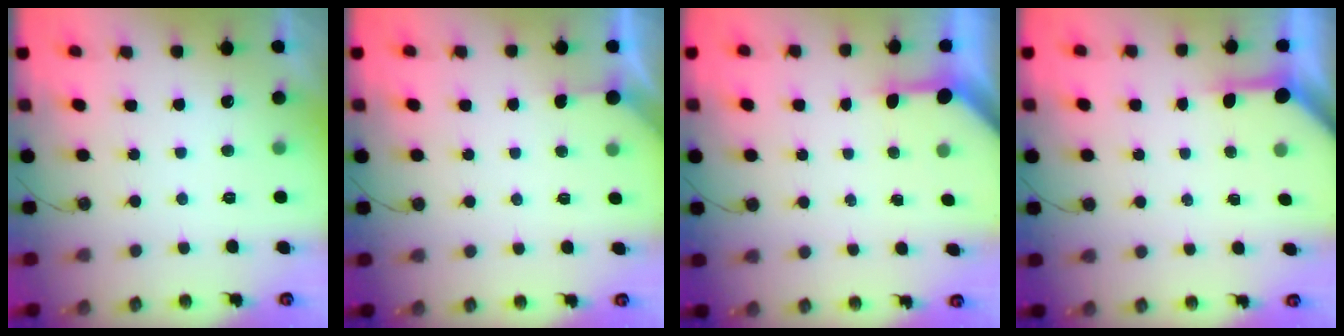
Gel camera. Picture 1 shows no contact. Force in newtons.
{"total": 2.4, "press": 2.4, "slide": 0.4}
{"total": 3.3, "press": 3.3, "slide": 0.3}
{"total": 3.5, "press": 3.5, "slide": 0.5}